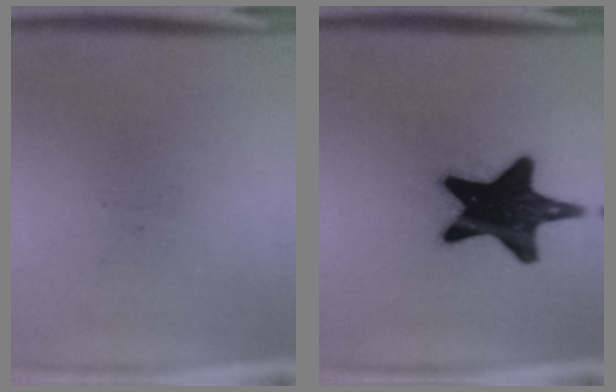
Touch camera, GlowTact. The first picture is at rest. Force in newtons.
{"total": 20.1}